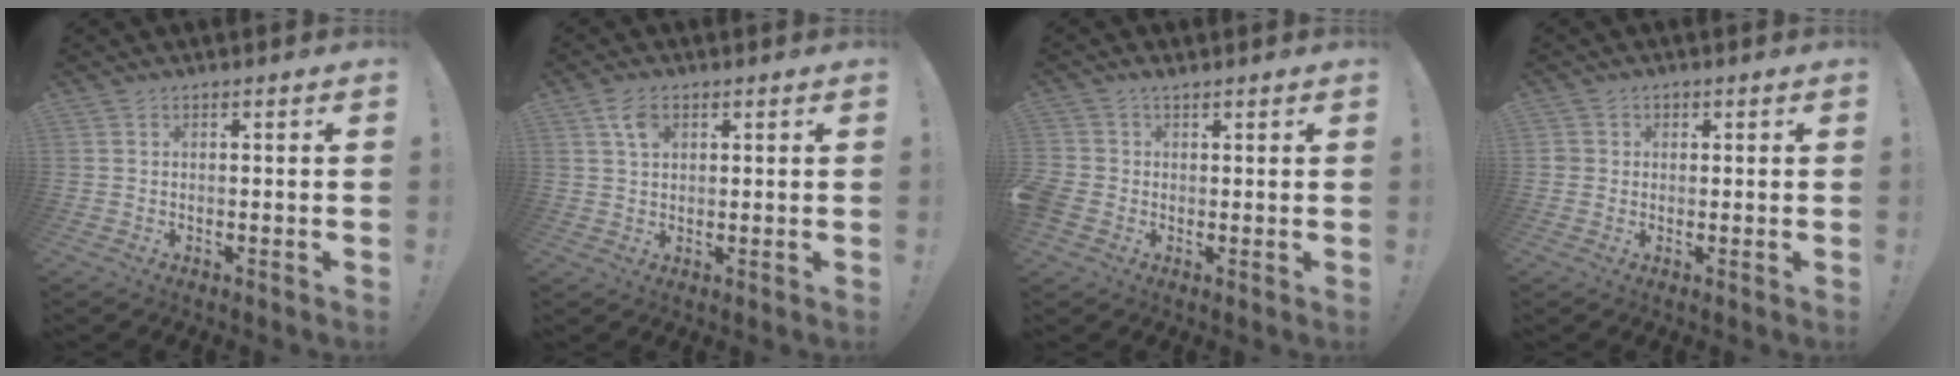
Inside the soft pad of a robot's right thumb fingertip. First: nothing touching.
{"total": 4.4, "force": [2.1, 2.7, 2.8], "torque": [-0.047, -0.003, 0.038]}
{"total": 4.2, "force": [0.6, 3.6, 2.1], "torque": [-0.046, -0.001, 0.013]}
{"total": 2.1, "force": [0.4, 2.0, 0.3], "torque": [0.000, 0.001, 0.006]}